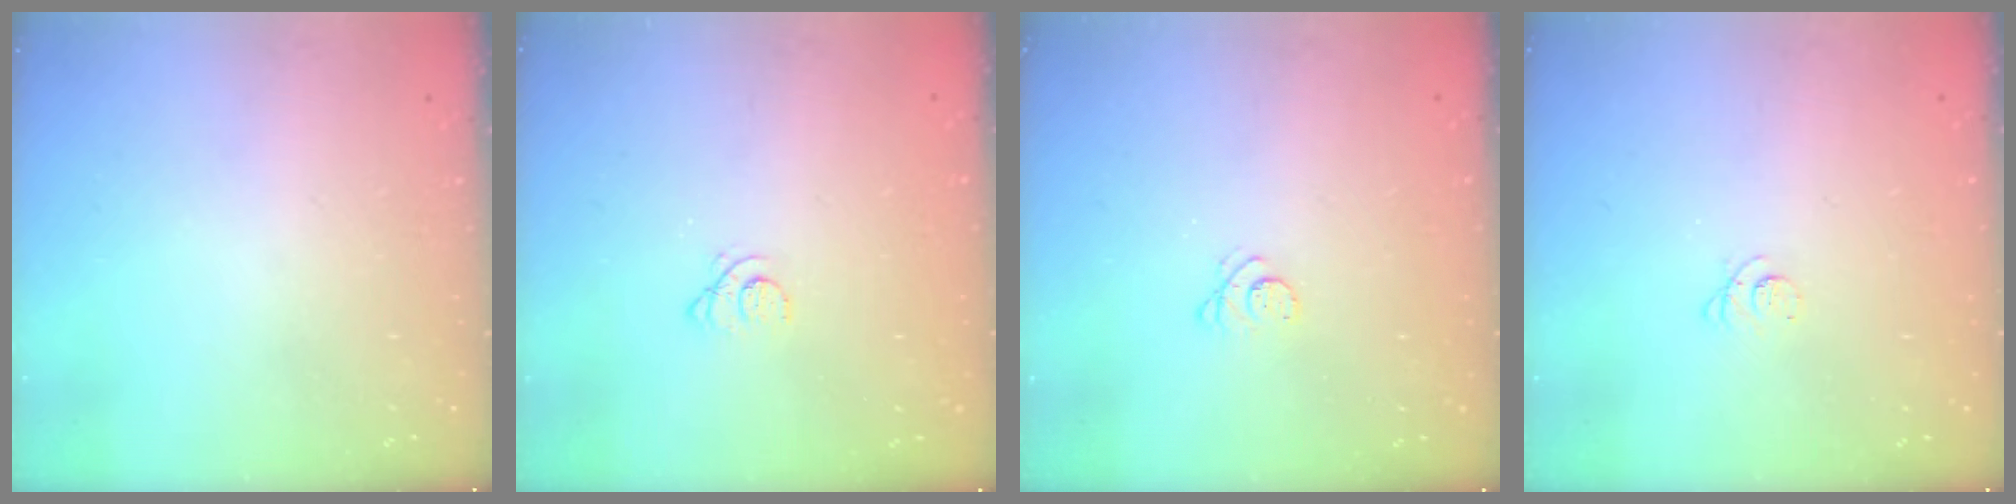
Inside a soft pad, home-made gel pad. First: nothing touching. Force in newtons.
{"total": 1.2, "press": 1.2, "slide": 0.1}
{"total": 2.9, "press": 2.9, "slide": 0.3}
{"total": 2.4, "press": 2.4, "slide": 0.3}